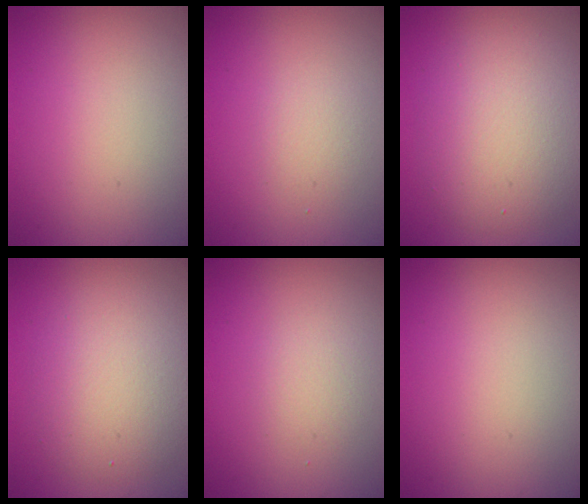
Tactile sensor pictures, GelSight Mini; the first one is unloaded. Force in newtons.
{"total": 1.3, "press": 1.3, "slide": 0.1}
{"total": 6.0, "press": 6.0, "slide": 0.3}
{"total": 4.6, "press": 4.6, "slide": 0.3}
{"total": 1.5, "press": 1.5, "slide": 0.1}
{"total": 0.0}